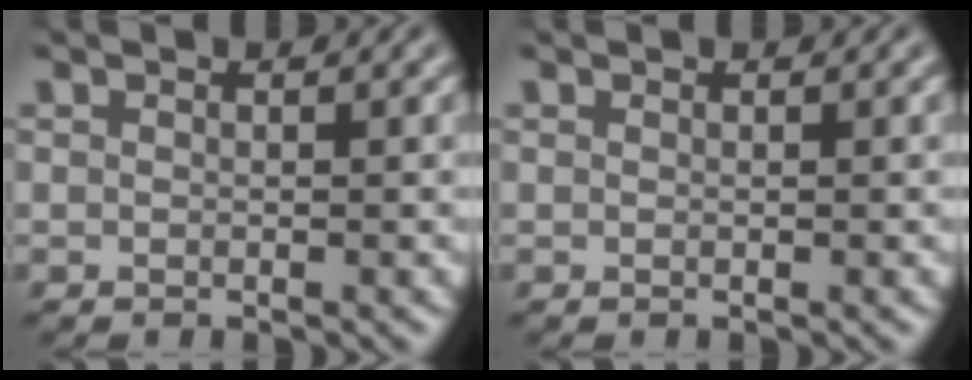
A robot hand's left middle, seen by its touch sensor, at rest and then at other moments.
{"total": 0.0}